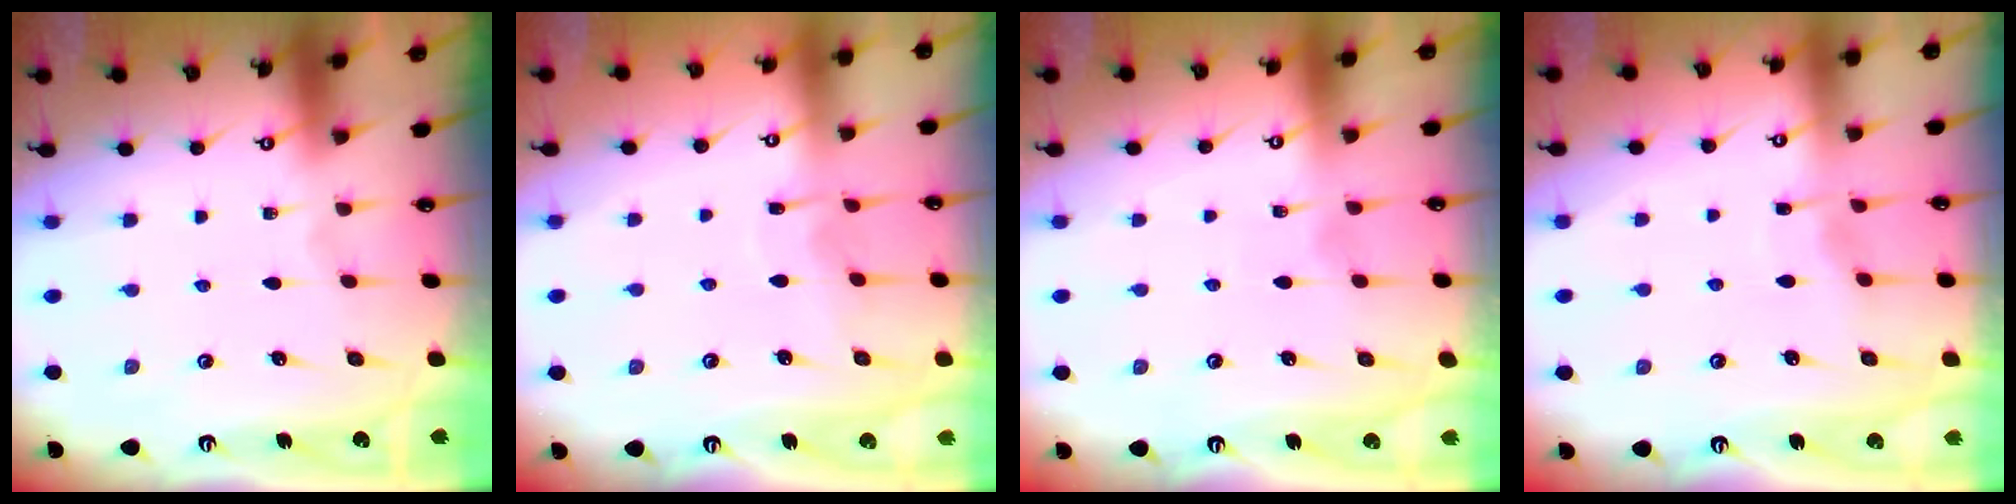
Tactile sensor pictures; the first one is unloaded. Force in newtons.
{"total": 5.2, "press": 5.2, "slide": 0.2}
{"total": 5.0, "press": 4.9, "slide": 0.5}
{"total": 3.6, "press": 3.6, "slide": 0.4}